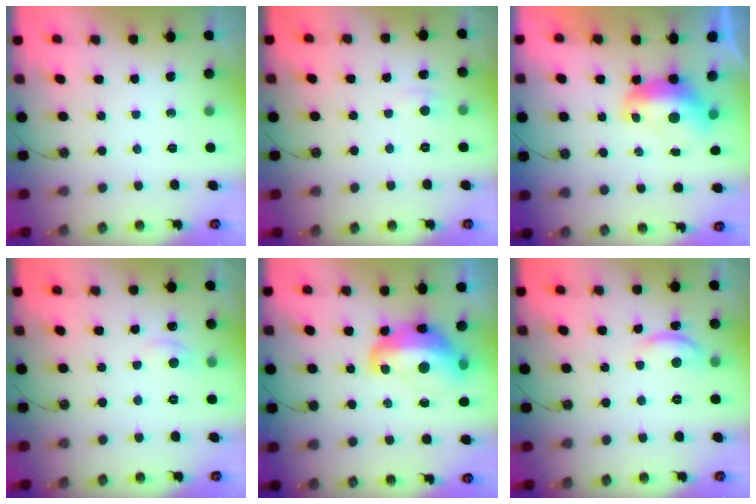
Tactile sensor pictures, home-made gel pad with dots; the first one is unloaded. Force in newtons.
{"total": 2.7, "press": 2.7, "slide": 0.3}
{"total": 1.6, "press": 1.5, "slide": 0.7}
{"total": 1.0, "press": 0.5, "slide": 0.9}
{"total": 7.9, "press": 7.8, "slide": 1.2}
{"total": 2.7, "press": 2.6, "slide": 0.4}